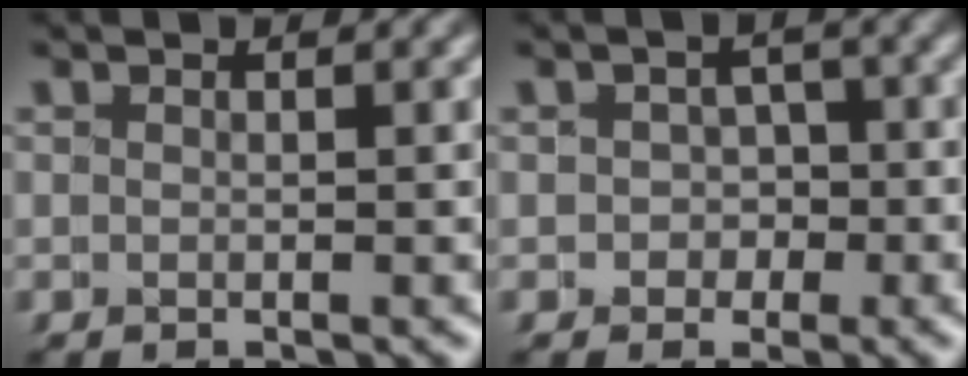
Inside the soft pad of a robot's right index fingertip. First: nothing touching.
{"total": 2.0, "force": [-1.0, 1.7, 0.1], "torque": [0.023, 0.011, -0.029]}